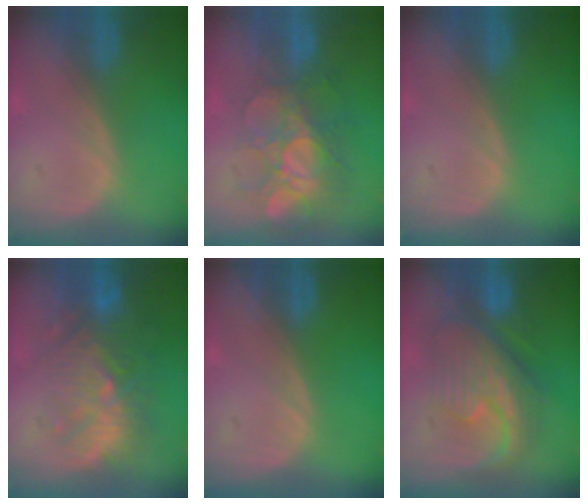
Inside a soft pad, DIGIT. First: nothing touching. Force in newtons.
{"total": 9.8, "press": 8.5, "slide": 4.8}
{"total": 0.0}
{"total": 10.8, "press": 9.8, "slide": 4.5}
{"total": 0.0}
{"total": 9.4, "press": 9.4, "slide": 0.6}